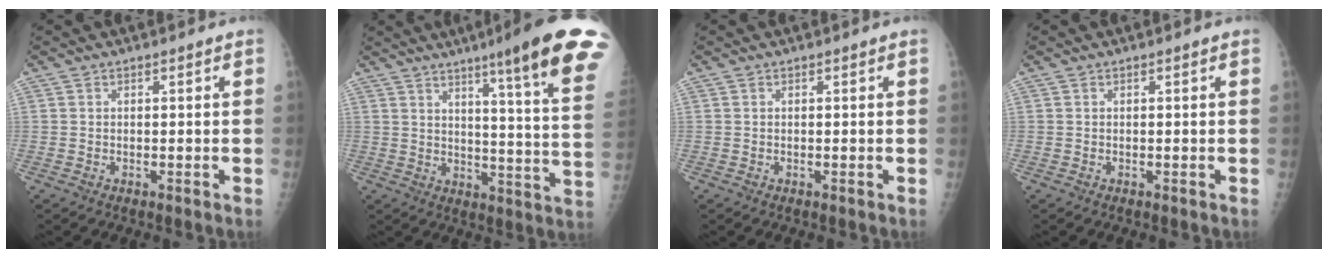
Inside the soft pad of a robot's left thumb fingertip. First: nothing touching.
{"total": 19.6, "force": [11.9, 1.2, 15.6], "torque": [-0.191, -0.053, 0.142]}
{"total": 0.0}
{"total": 0.0}